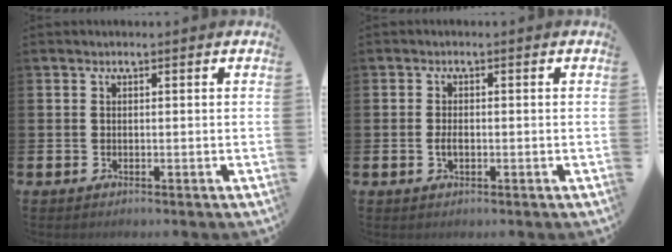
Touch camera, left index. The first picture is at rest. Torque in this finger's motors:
{"motor_torque": [0.45, 0.18, 0.03, 0.03]}